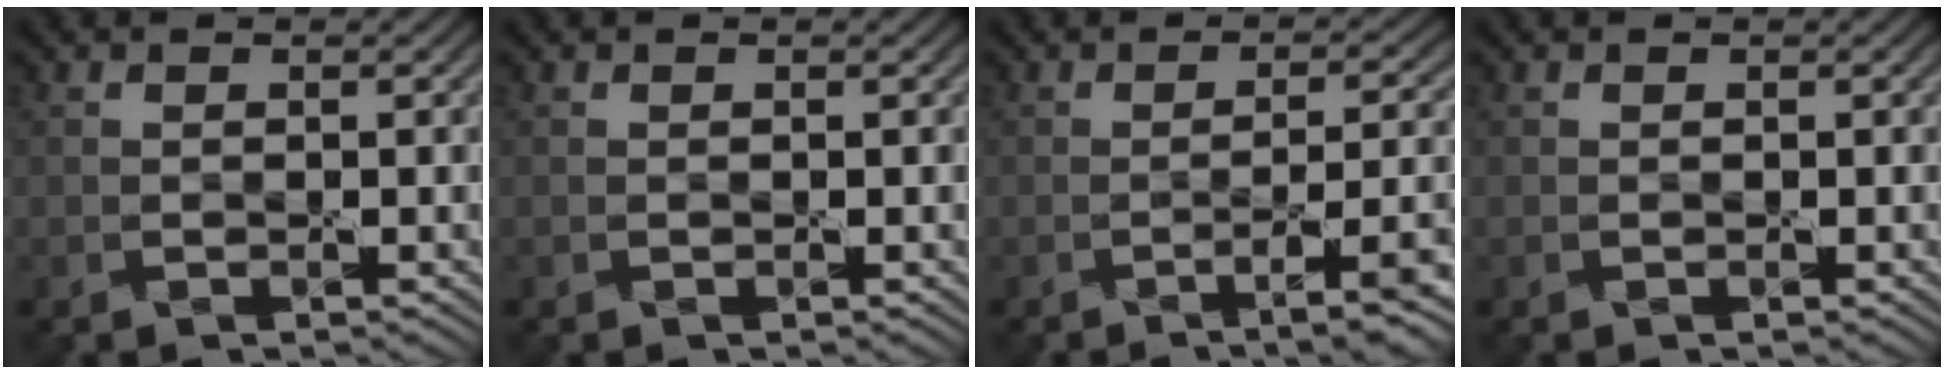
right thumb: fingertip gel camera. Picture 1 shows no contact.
{"total": 0.0}
{"total": 7.2, "force": [-3.3, 2.0, 6.1], "torque": [-0.083, -0.002, -0.050]}
{"total": 0.0}